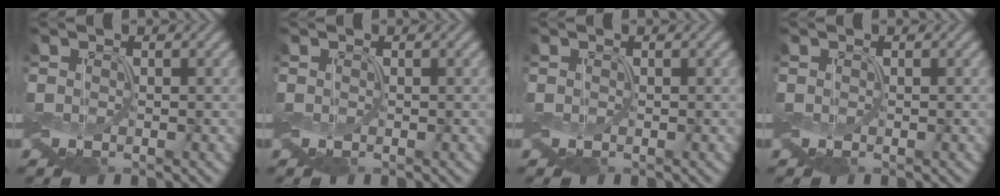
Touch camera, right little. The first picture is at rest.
{"total": 0.0}
{"total": 0.0}
{"total": 0.0}